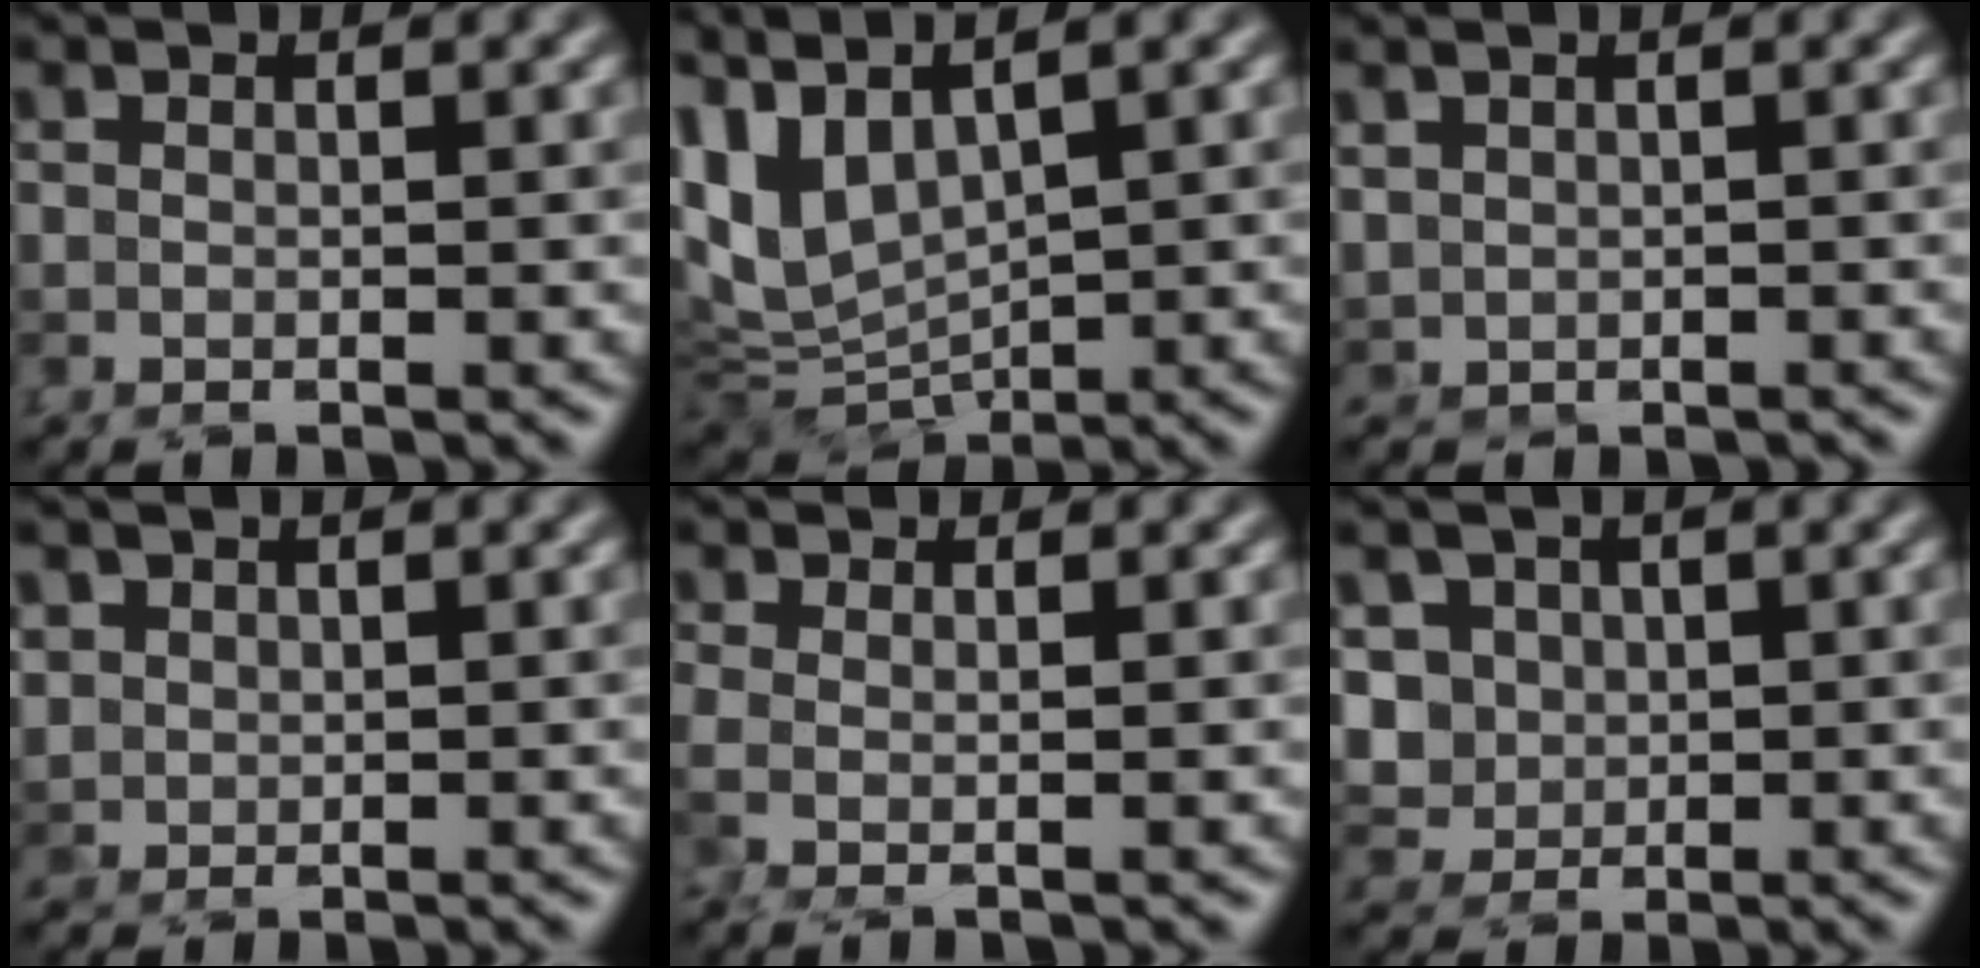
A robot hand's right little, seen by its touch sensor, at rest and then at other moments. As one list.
[{"total": 5.9, "force": [3.2, 3.3, 3.8], "torque": [-0.091, -0.001, 0.071]}, {"total": 1.1, "force": [0.8, 0.4, -0.7], "torque": [0.020, 0.003, 0.020]}, {"total": 1.3, "force": [0.9, 0.8, -0.6], "torque": [0.019, 0.001, 0.017]}, {"total": 1.0, "force": [0.0, 0.3, 0.9], "torque": [-0.021, -0.006, -0.006]}, {"total": 3.4, "force": [1.8, 2.9, 0.6], "torque": [-0.014, 0.006, 0.037]}]